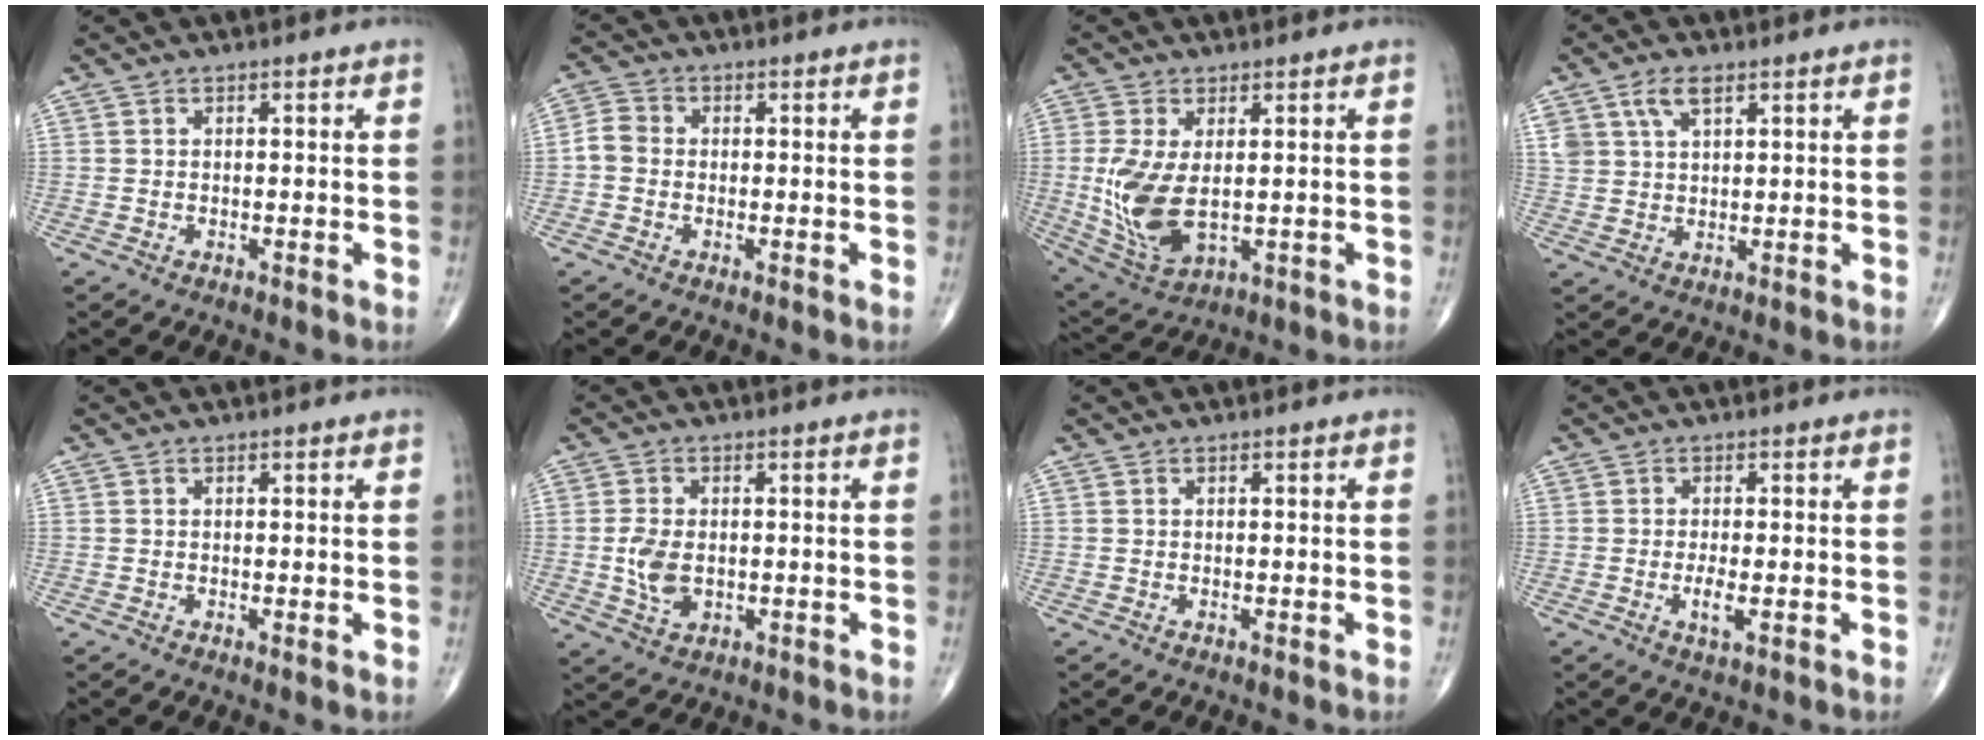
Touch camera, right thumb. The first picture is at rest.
{"total": 3.3, "force": [-0.7, 2.8, 1.7], "torque": [-0.027, 0.009, -0.023]}
{"total": 11.0, "force": [0.0, 5.8, 9.4], "torque": [-0.197, -0.015, 0.018]}
{"total": 5.5, "force": [3.0, 2.9, 3.6], "torque": [-0.065, -0.003, 0.062]}
{"total": 0.6, "force": [0.0, 0.1, 0.6], "torque": [-0.014, -0.003, -0.002]}
{"total": 5.8, "force": [-0.5, 3.6, 4.5], "torque": [-0.089, -0.004, -0.004]}
{"total": 0.0}
{"total": 3.2, "force": [-0.8, 0.9, 2.9], "torque": [-0.059, -0.004, -0.015]}